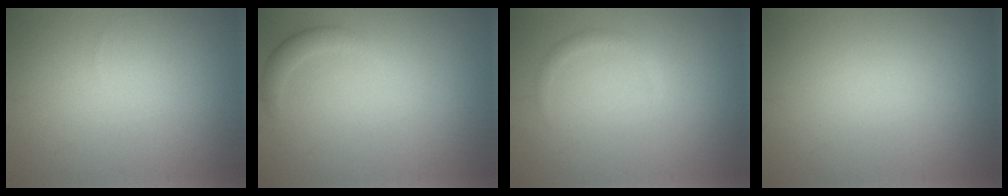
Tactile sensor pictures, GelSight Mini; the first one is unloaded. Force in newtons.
{"total": 1.5, "press": 1.5, "slide": 0.1}
{"total": 1.0, "press": 1.0, "slide": 0.1}
{"total": 0.0}